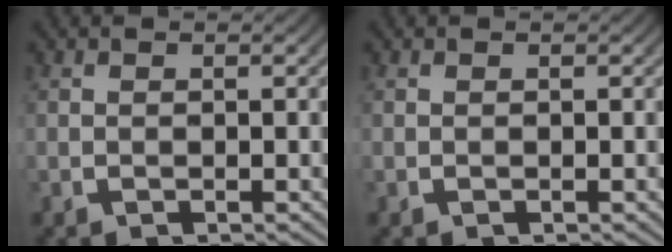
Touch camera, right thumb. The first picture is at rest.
{"total": 0.0}